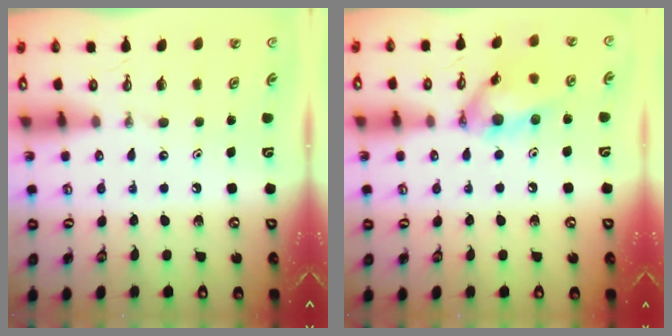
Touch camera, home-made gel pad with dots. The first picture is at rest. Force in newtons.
{"total": 13.0, "press": 13.0, "slide": 0.9}